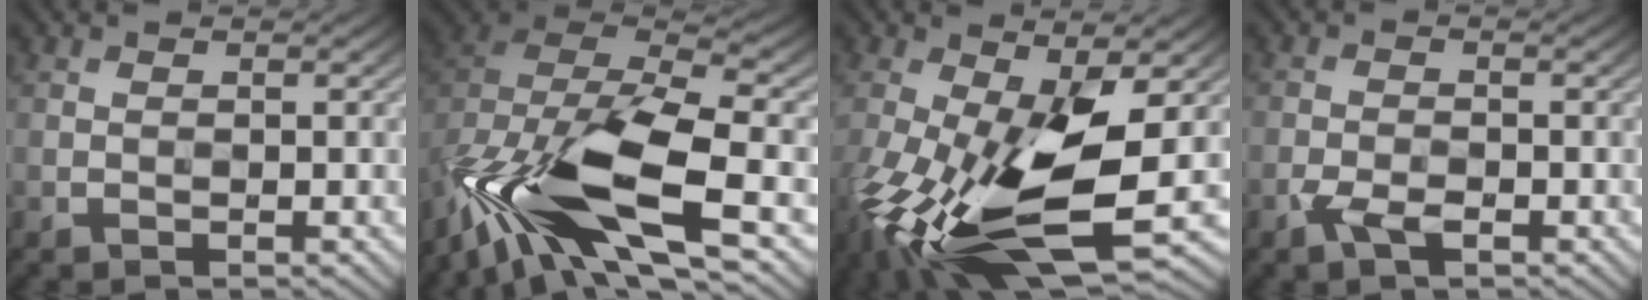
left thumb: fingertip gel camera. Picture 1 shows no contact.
{"total": 16.4, "force": [-7.6, 7.6, 12.4], "torque": [-0.271, -0.030, -0.135]}
{"total": 15.6, "force": [-5.3, 5.6, 13.5], "torque": [-0.303, -0.044, -0.088]}
{"total": 2.9, "force": [-1.6, 1.4, 1.9], "torque": [-0.039, -0.001, -0.036]}